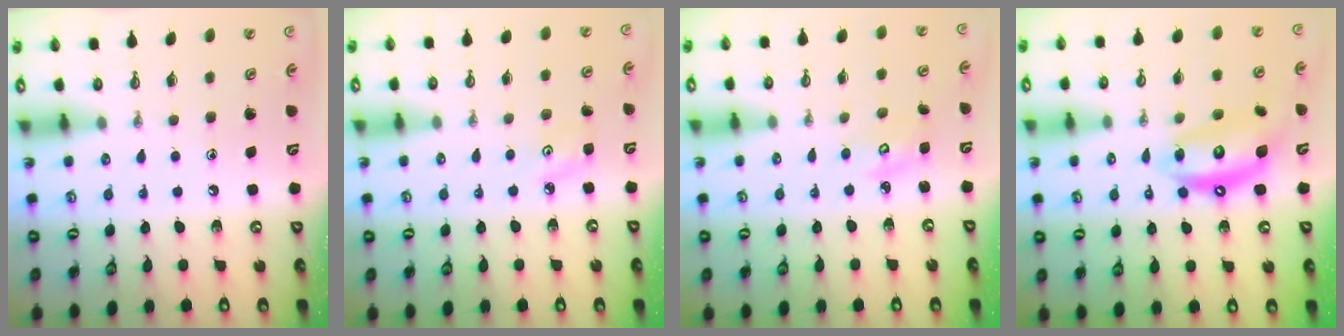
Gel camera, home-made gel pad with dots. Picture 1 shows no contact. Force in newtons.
{"total": 4.5, "press": 4.4, "slide": 0.6}
{"total": 3.2, "press": 3.2, "slide": 0.3}
{"total": 11.8, "press": 11.7, "slide": 1.2}